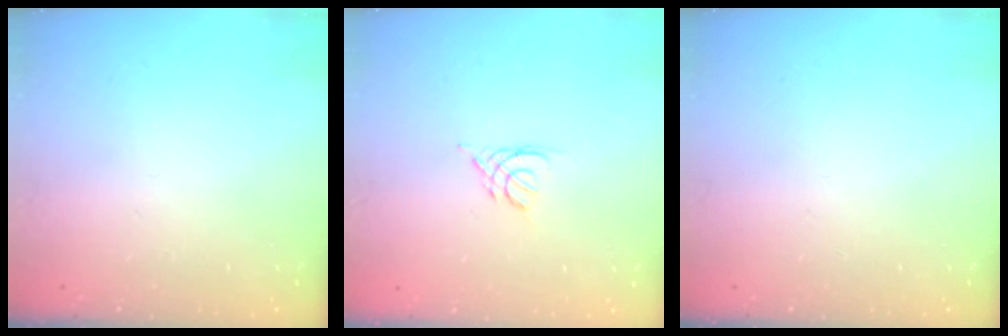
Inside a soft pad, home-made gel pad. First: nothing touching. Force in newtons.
{"total": 3.6, "press": 3.5, "slide": 0.7}
{"total": 0.0}